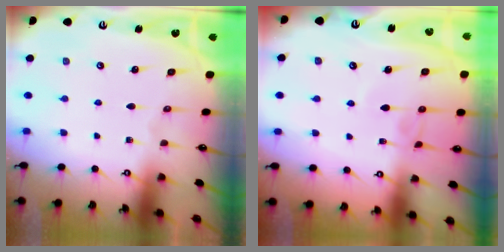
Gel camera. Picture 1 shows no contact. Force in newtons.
{"total": 3.5, "press": 3.5, "slide": 0.2}